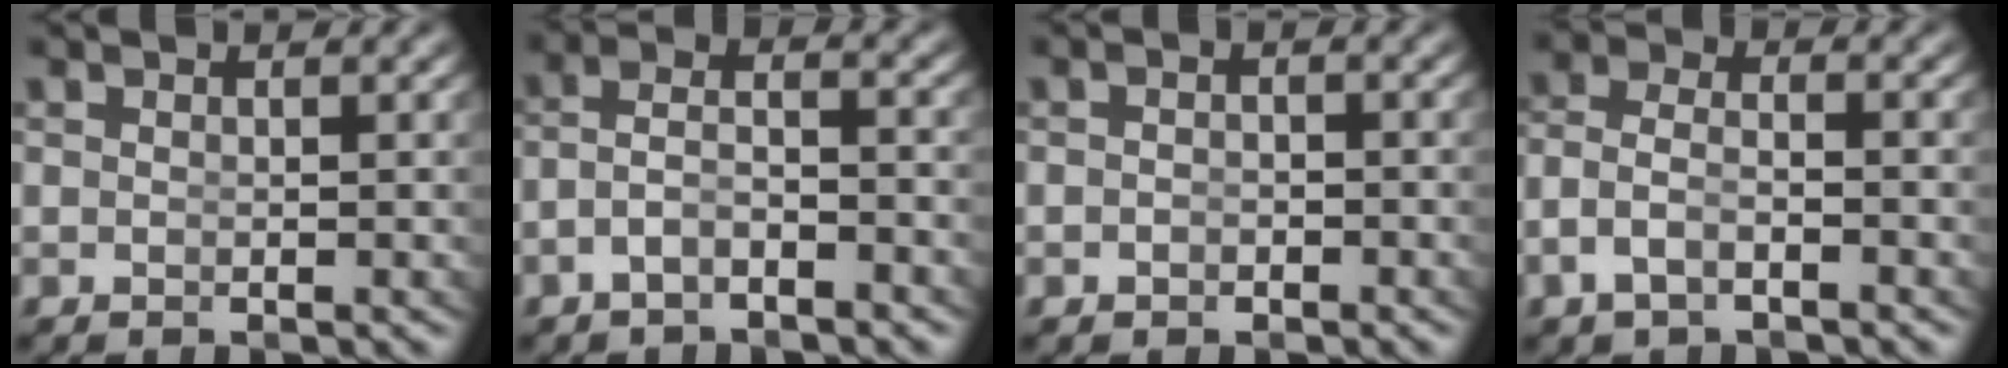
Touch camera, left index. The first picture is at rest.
{"total": 3.0, "force": [-1.9, 1.1, 2.0], "torque": [-0.044, -0.012, -0.030]}
{"total": 0.9, "force": [-0.9, 0.2, 0.4], "torque": [-0.008, -0.008, -0.011]}
{"total": 3.5, "force": [-1.7, 2.2, 2.1], "torque": [-0.061, -0.019, -0.021]}